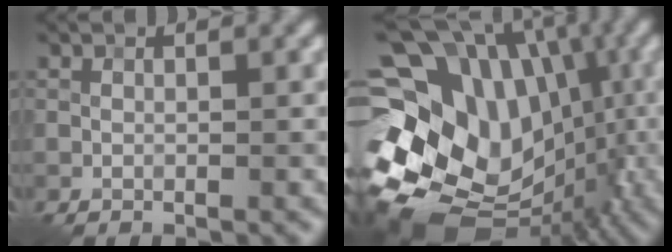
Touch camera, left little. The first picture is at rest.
{"total": 18.6, "force": [-2.5, 15.5, 9.9], "torque": [-0.158, 0.015, -0.036]}